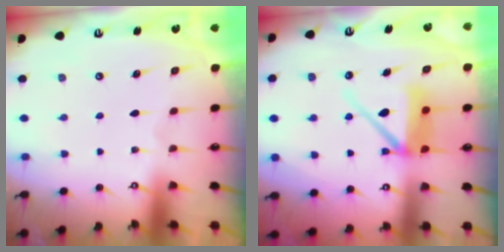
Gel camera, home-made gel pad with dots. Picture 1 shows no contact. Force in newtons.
{"total": 9.9, "press": 9.8, "slide": 1.5}